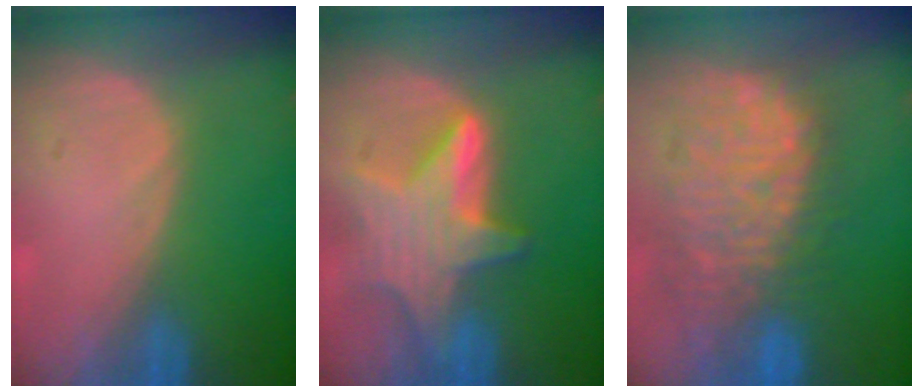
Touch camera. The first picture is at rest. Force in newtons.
{"total": 8.1, "press": 8.0, "slide": 0.6}
{"total": 11.4, "press": 10.4, "slide": 4.7}